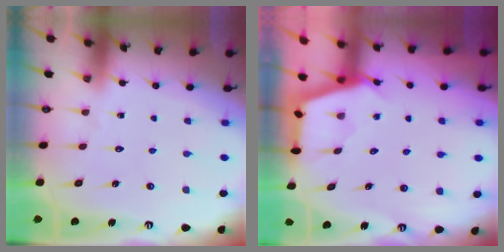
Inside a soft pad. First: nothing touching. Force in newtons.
{"total": 2.0, "press": 2.0, "slide": 0.2}